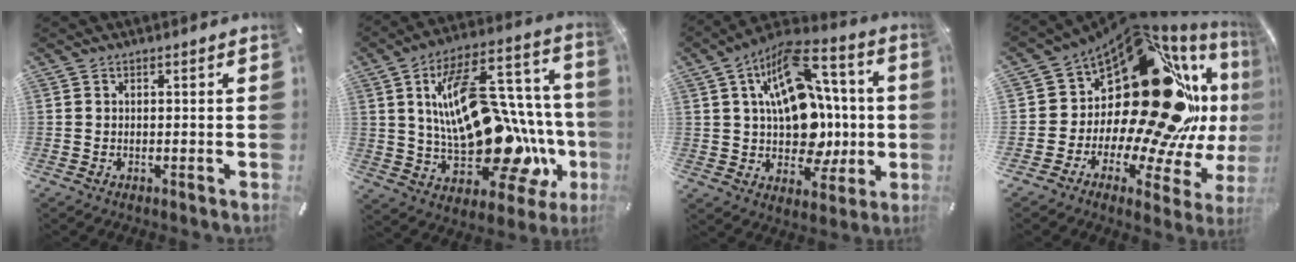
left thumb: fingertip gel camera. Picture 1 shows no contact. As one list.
[{"total": 28.0, "force": [-1.1, 15.4, 23.3], "torque": [-0.382, -0.014, -0.004]}, {"total": 19.9, "force": [3.5, 13.7, 14.0], "torque": [-0.235, -0.027, 0.064]}, {"total": 29.8, "force": [9.1, 16.7, 23.0], "torque": [-0.330, -0.130, 0.198]}]